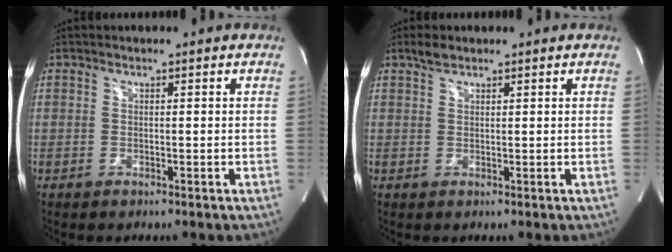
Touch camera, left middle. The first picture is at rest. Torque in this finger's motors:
{"motor_torque": [0.20, 0.13, -0.06, 0.00]}